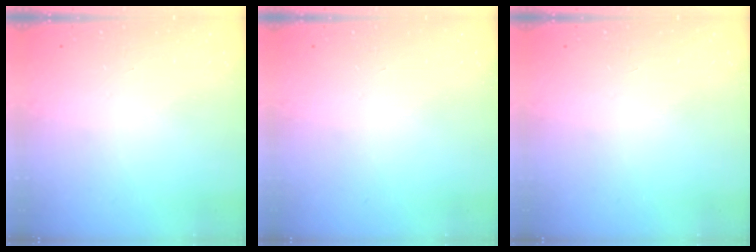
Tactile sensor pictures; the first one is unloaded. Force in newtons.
{"total": 0.0}
{"total": 0.0}